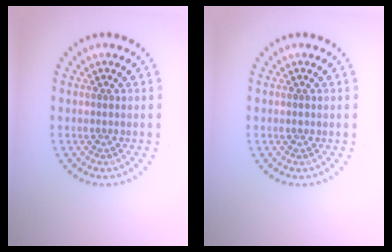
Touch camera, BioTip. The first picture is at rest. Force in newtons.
{"total": 0.7, "press": 0.7, "slide": 0.0}